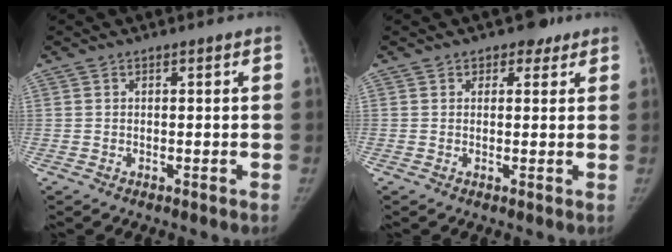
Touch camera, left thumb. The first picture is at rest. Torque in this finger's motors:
{"motor_torque": [1.07, 0.97, 0.37, -0.14, 0.00]}